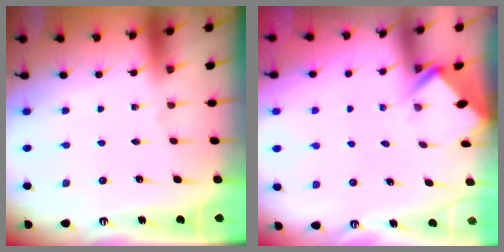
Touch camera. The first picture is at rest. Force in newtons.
{"total": 2.6, "press": 2.6, "slide": 0.2}